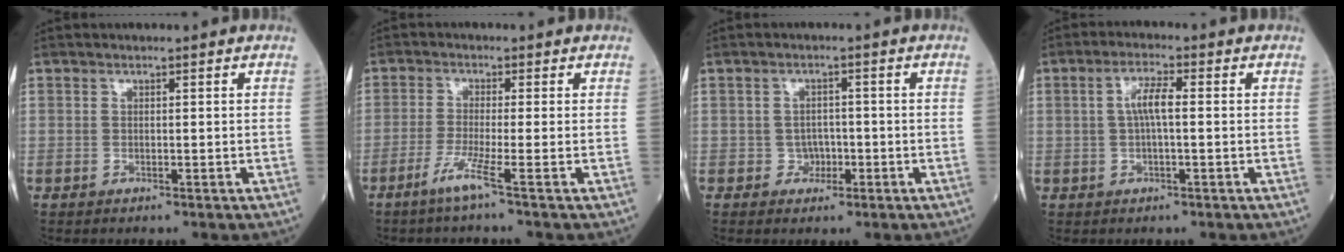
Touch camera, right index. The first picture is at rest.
{"total": 3.8, "force": [-2.3, -1.3, 2.7], "torque": [-0.061, -0.010, -0.053]}
{"total": 2.3, "force": [-0.9, 2.1, 0.6], "torque": [-0.001, 0.009, -0.014]}
{"total": 5.3, "force": [0.3, 0.8, 5.2], "torque": [-0.107, 0.013, 0.004]}